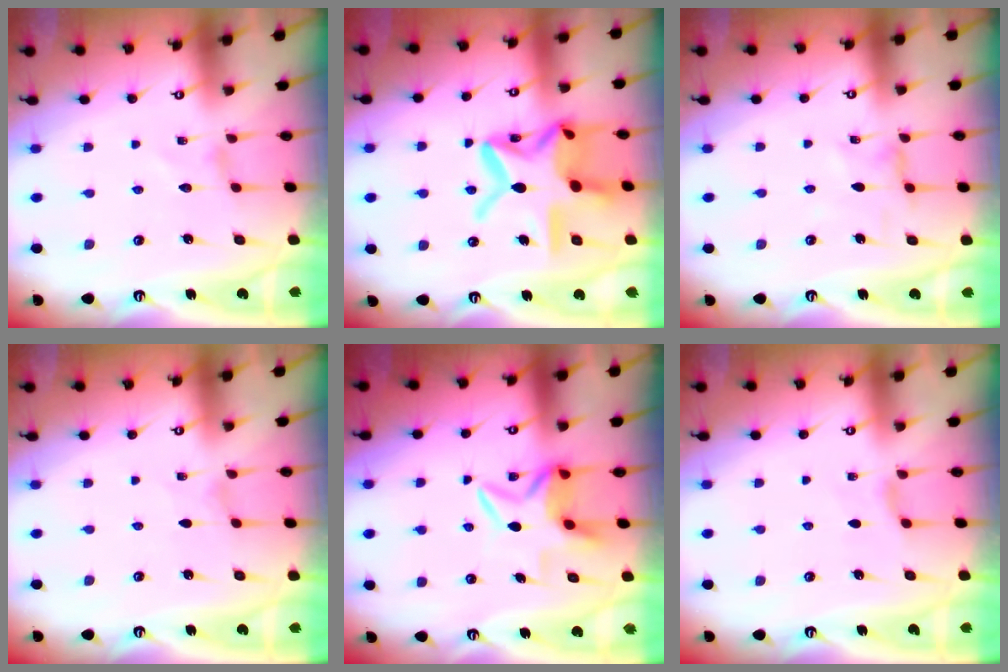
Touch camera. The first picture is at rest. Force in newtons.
{"total": 20.0, "press": 20.0, "slide": 1.6}
{"total": 0.9, "press": 0.8, "slide": 0.3}
{"total": 0.0}
{"total": 6.5, "press": 6.3, "slide": 1.7}
{"total": 2.7, "press": 2.7, "slide": 0.6}